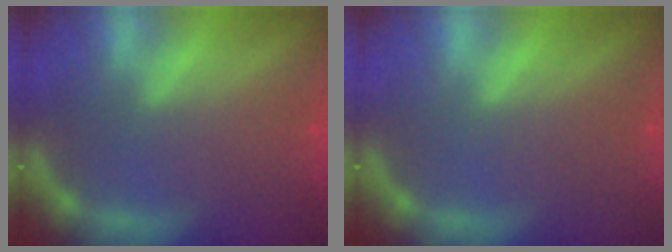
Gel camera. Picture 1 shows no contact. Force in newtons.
{"total": 0.0}